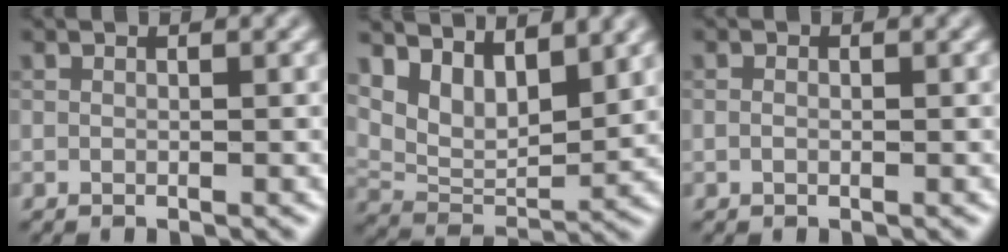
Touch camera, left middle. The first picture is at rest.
{"total": 6.4, "force": [4.1, 3.2, 3.9], "torque": [-0.073, -0.012, 0.076]}
{"total": 0.6, "force": [-0.1, 0.4, 0.4], "torque": [-0.010, 0.000, -0.001]}